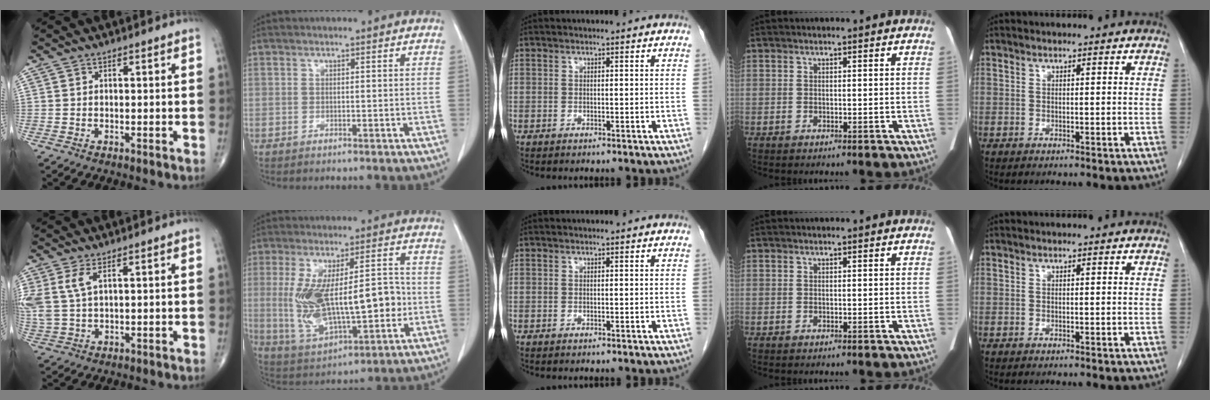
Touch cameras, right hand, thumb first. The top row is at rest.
{"thumb": {"total": 6.0, "force": [2.3, 2.6, 4.8], "torque": [-0.128, 0.004, 0.057]}, "index": {"total": 18.0, "force": [-0.8, 6.5, 16.8], "torque": [-0.312, 0.011, 0.003]}}